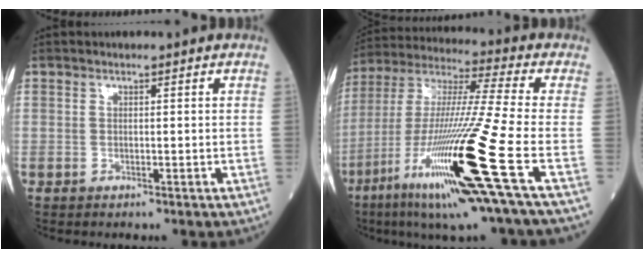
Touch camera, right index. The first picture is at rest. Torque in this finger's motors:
{"motor_torque": [2.00, -0.14, 1.05, 0.21]}